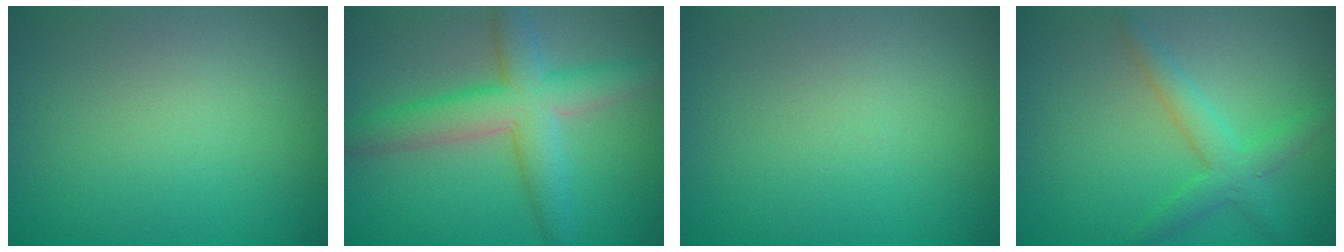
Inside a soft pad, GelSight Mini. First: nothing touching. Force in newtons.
{"total": 5.9, "press": 5.9, "slide": 0.1}
{"total": 0.0}
{"total": 2.1, "press": 2.1, "slide": 0.1}